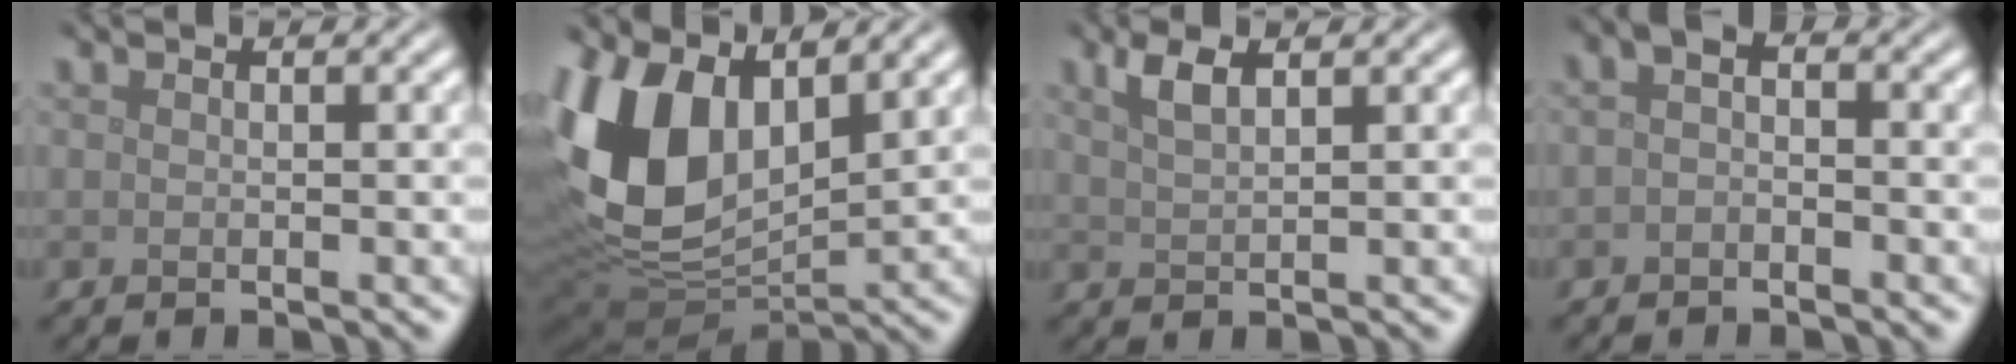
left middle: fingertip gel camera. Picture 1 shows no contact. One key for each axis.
{"total": 14.7, "fx": 3.0, "fy": 9.1, "fz": 11.2, "tx": -0.251, "ty": -0.014, "tz": 0.062}
{"total": 2.3, "fx": 1.4, "fy": 0.7, "fz": 1.6, "tx": -0.034, "ty": 0.003, "tz": 0.029}
{"total": 1.4, "fx": -0.4, "fy": 0.7, "fz": 1.2, "tx": -0.027, "ty": 0.003, "tz": -0.012}